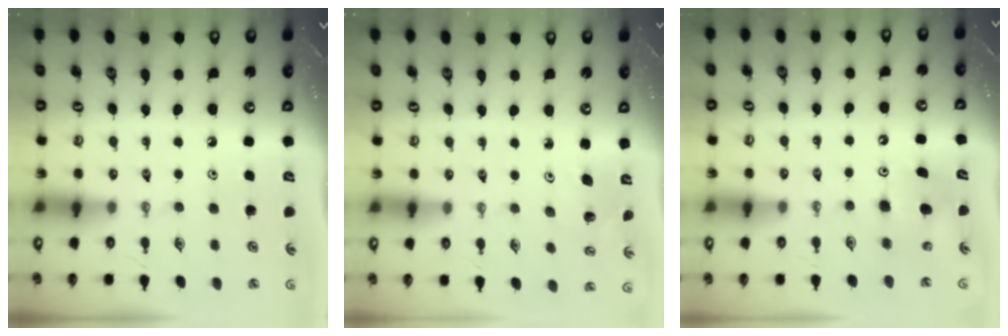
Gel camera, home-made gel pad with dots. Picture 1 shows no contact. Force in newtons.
{"total": 3.1, "press": 2.8, "slide": 1.3}
{"total": 8.1, "press": 8.0, "slide": 0.7}